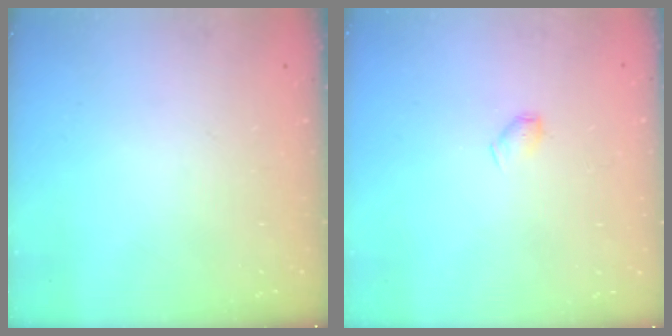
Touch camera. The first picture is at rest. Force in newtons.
{"total": 4.0, "press": 4.0, "slide": 0.7}